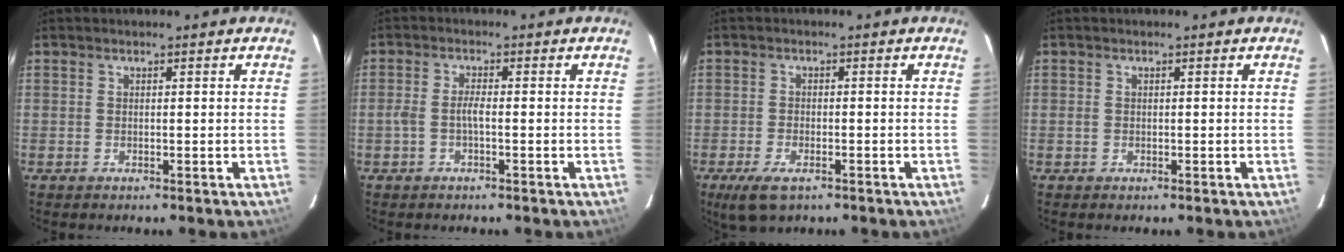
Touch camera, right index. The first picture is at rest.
{"total": 2.2, "force": [-0.9, 0.3, 2.0], "torque": [-0.044, 0.005, -0.017]}
{"total": 5.7, "force": [-3.5, 2.5, 3.8], "torque": [-0.091, -0.016, -0.063]}
{"total": 0.6, "force": [-0.2, 0.6, 0.2], "torque": [-0.002, 0.001, -0.003]}